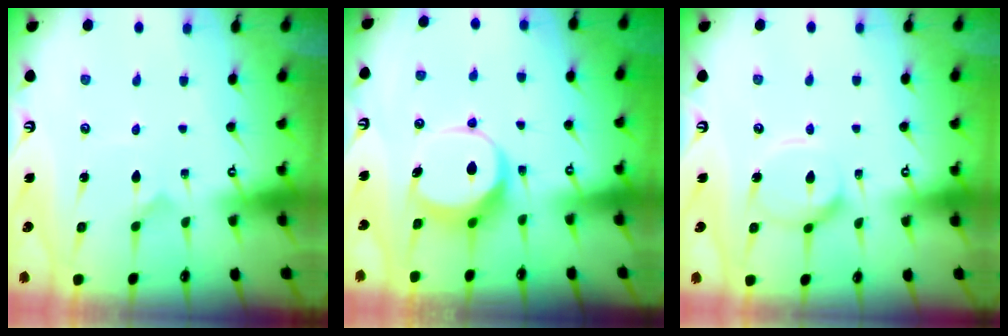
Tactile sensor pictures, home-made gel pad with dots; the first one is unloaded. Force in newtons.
{"total": 8.0, "press": 7.9, "slide": 1.0}
{"total": 12.3, "press": 12.2, "slide": 1.3}